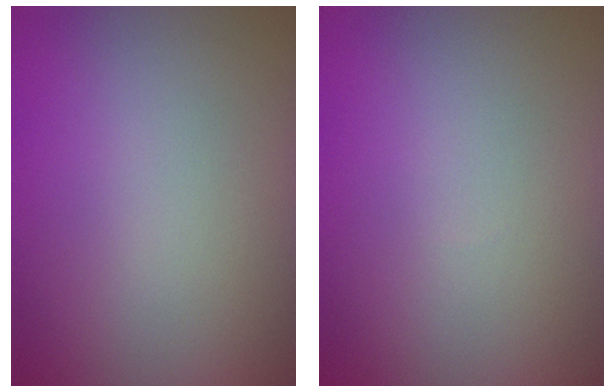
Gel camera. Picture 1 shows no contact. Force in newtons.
{"total": 0.0}